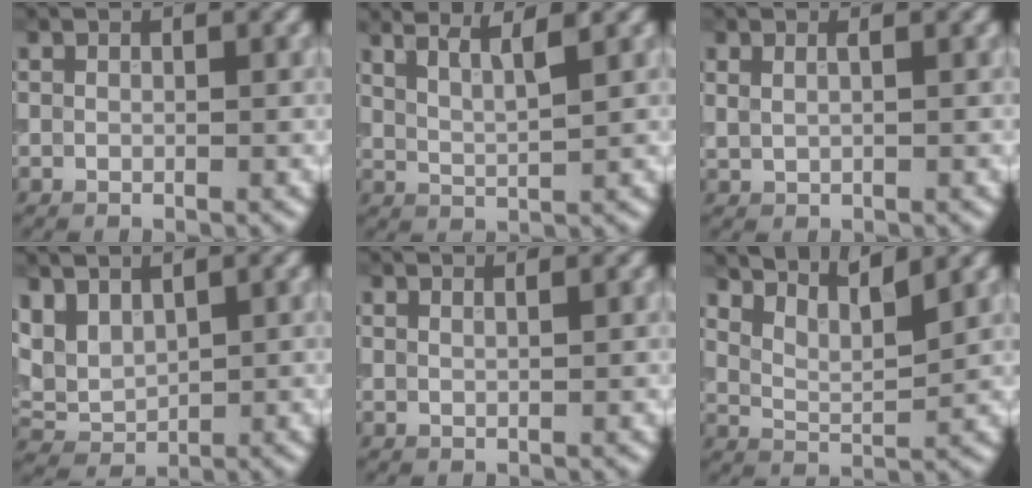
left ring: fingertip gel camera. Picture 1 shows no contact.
{"total": 3.9, "force": [2.8, 1.0, 2.5], "torque": [-0.033, 0.015, 0.029]}
{"total": 0.8, "force": [0.5, 0.3, 0.6], "torque": [-0.019, -0.003, 0.011]}
{"total": 2.9, "force": [1.9, 1.6, 1.5], "torque": [-0.041, 0.000, 0.036]}
{"total": 1.2, "force": [1.0, 0.2, 0.6], "torque": [-0.004, 0.001, 0.005]}
{"total": 5.0, "force": [4.0, 1.2, 2.7], "torque": [-0.049, 0.009, 0.048]}